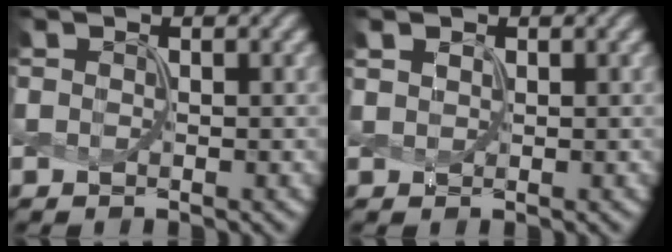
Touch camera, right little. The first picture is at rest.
{"total": 0.6, "force": [0.6, 0.2, 0.1], "torque": [-0.009, 0.002, 0.018]}